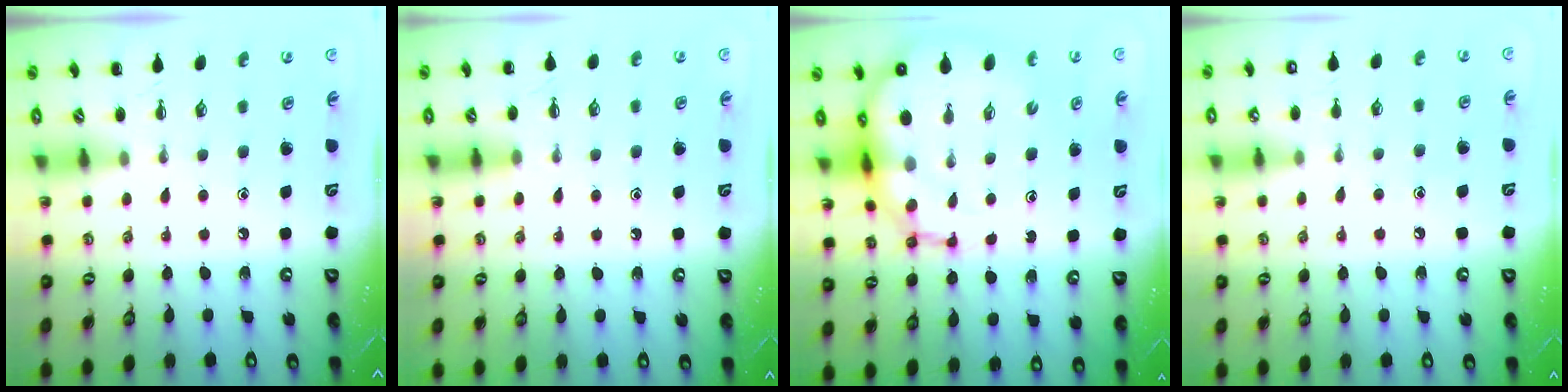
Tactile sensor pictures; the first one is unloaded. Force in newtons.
{"total": 6.3, "press": 6.0, "slide": 2.0}
{"total": 16.9, "press": 16.3, "slide": 4.3}
{"total": 6.8, "press": 6.6, "slide": 1.9}